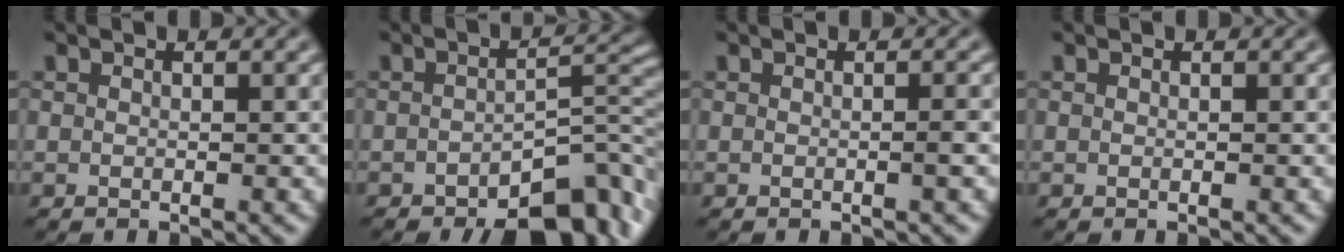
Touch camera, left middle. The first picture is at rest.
{"total": 7.7, "force": [-4.7, 2.9, 5.3], "torque": [-0.061, 0.003, -0.070]}
{"total": 0.9, "force": [-0.1, 0.1, 0.9], "torque": [-0.010, 0.001, -0.004]}
{"total": 0.0}